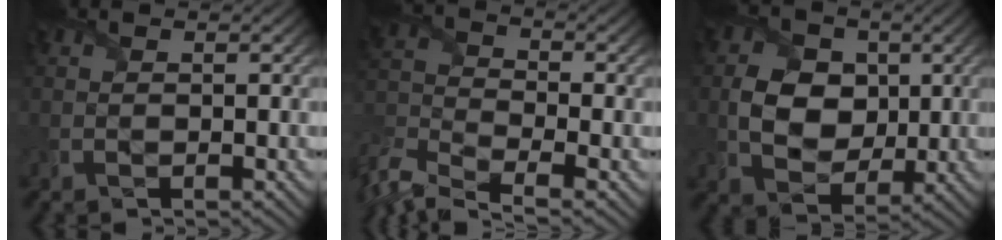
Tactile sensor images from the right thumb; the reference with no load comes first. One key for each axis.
{"total": 7.6, "fx": -5.6, "fy": 2.5, "fz": 4.5, "tx": -0.113, "ty": -0.023, "tz": -0.125}
{"total": 7.2, "fx": 0.5, "fy": 5.8, "fz": 4.2, "tx": -0.090, "ty": 0.000, "tz": 0.001}